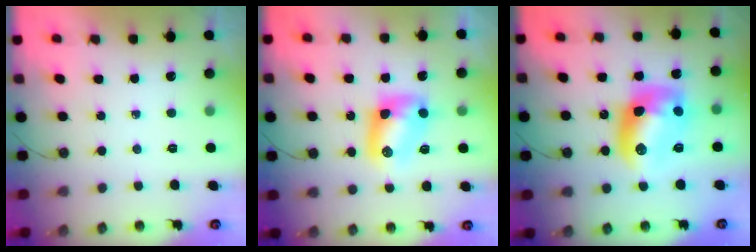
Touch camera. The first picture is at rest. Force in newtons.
{"total": 8.9, "press": 8.9, "slide": 0.3}
{"total": 14.0, "press": 14.0, "slide": 1.2}